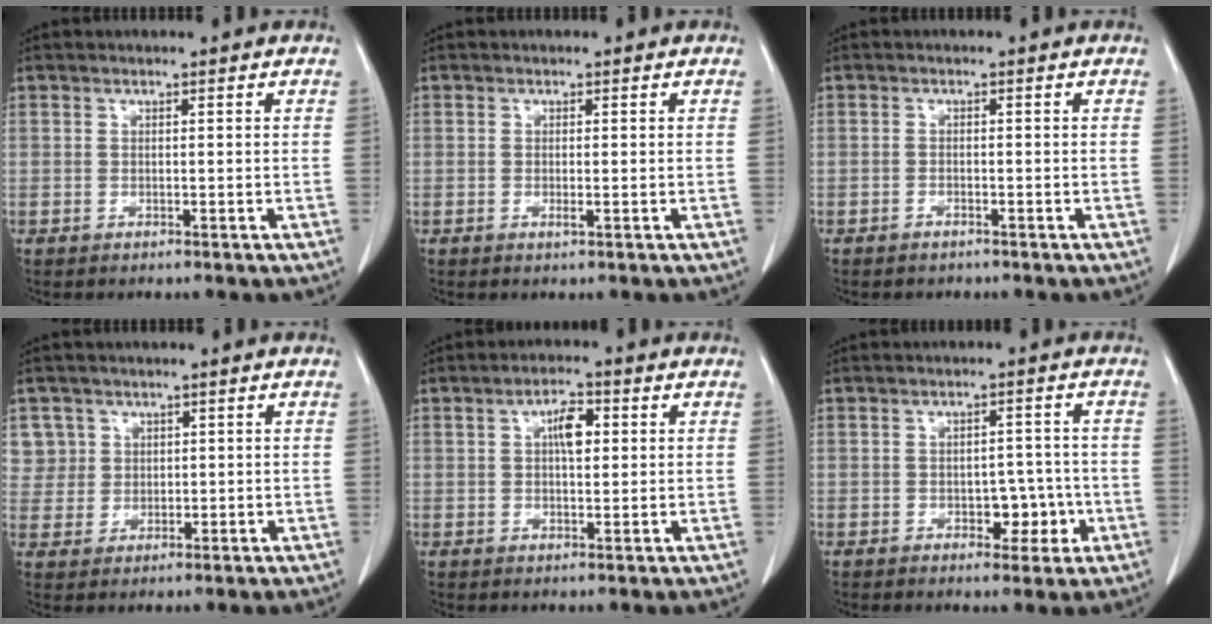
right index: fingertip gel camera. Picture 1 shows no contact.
{"total": 0.8, "force": [-0.1, 0.1, 0.8], "torque": [-0.015, -0.003, -0.001]}
{"total": 1.0, "force": [-0.9, 0.5, 0.2], "torque": [-0.007, 0.001, -0.012]}
{"total": 5.1, "force": [2.0, 4.7, -0.3], "torque": [0.021, 0.010, 0.045]}
{"total": 4.3, "force": [1.0, 1.7, 3.8], "torque": [-0.064, 0.008, 0.015]}
{"total": 4.7, "force": [-1.4, 2.9, 3.5], "torque": [-0.035, 0.012, -0.011]}